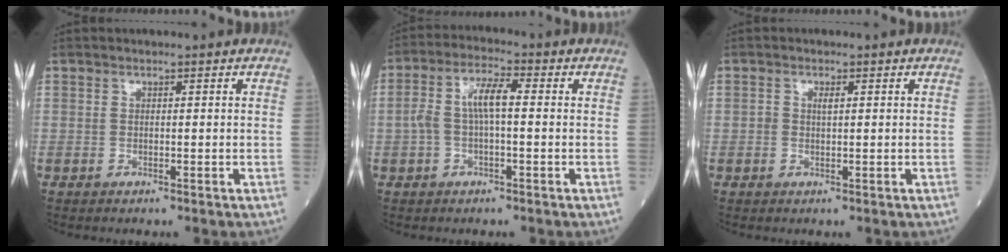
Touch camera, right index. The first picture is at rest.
{"total": 6.0, "force": [0.1, 1.7, 5.8], "torque": [-0.125, 0.024, -0.001]}
{"total": 1.0, "force": [0.2, 0.5, 0.9], "torque": [-0.020, 0.002, 0.004]}